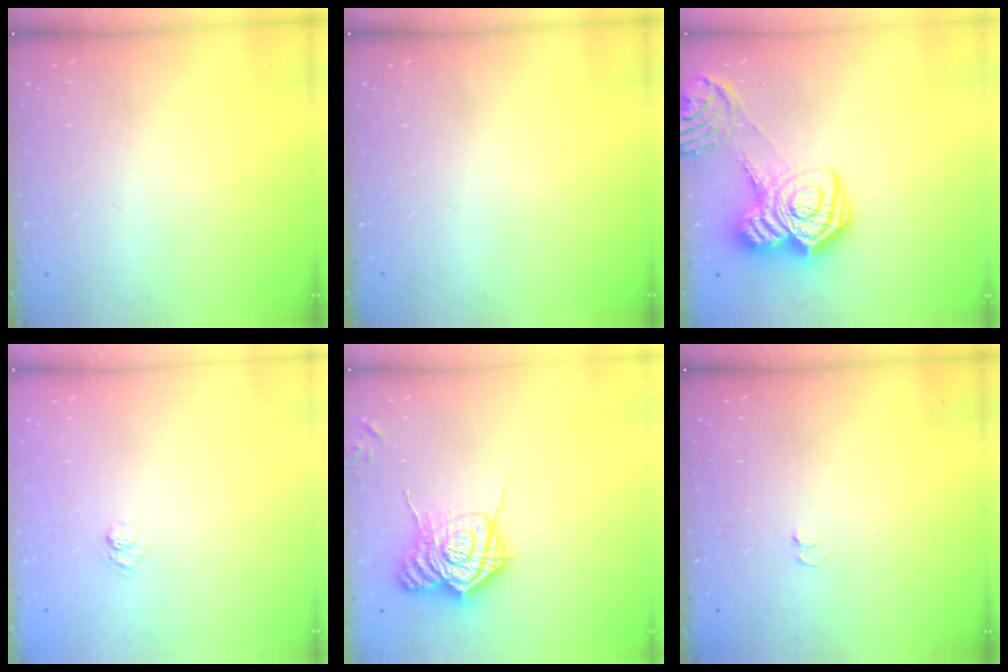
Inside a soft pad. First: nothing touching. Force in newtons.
{"total": 0.0}
{"total": 17.8, "press": 17.8, "slide": 1.2}
{"total": 3.2, "press": 3.0, "slide": 1.0}
{"total": 16.7, "press": 16.7, "slide": 0.6}
{"total": 3.3, "press": 3.2, "slide": 0.7}